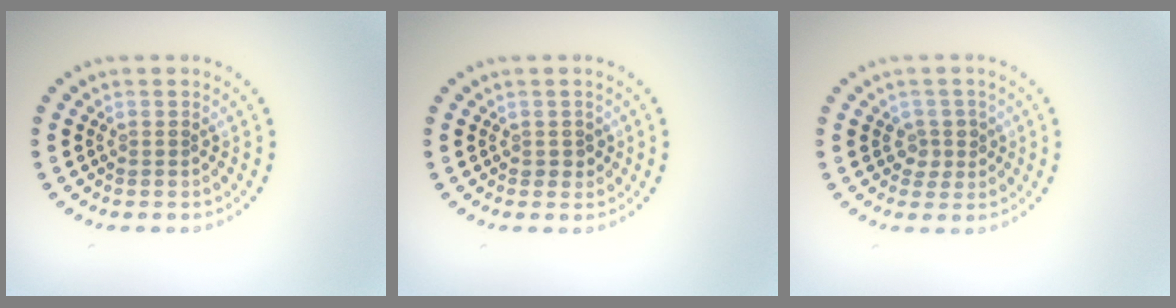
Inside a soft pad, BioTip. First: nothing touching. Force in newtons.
{"total": 0.9, "press": 0.8, "slide": 0.2}
{"total": 1.5, "press": 1.3, "slide": 0.8}